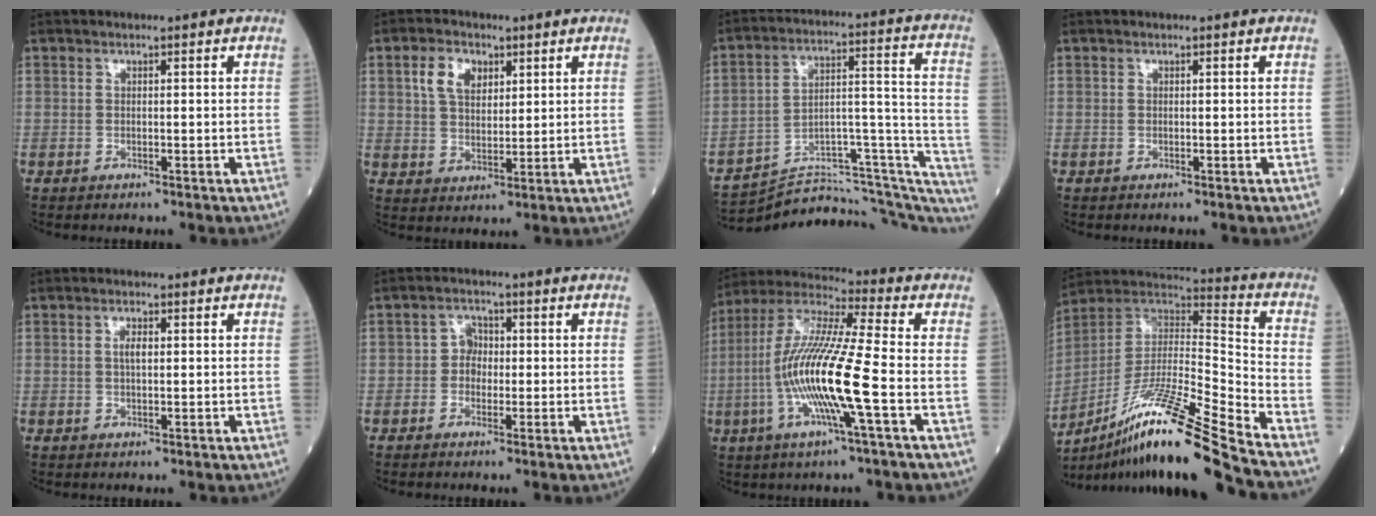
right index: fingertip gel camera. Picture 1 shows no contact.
{"total": 5.9, "force": [2.6, 3.6, 3.9], "torque": [-0.081, 0.015, 0.055]}
{"total": 25.8, "force": [-24.2, 4.3, 8.1], "torque": [-0.059, 0.057, -0.327]}
{"total": 0.0}
{"total": 1.9, "force": [0.4, 0.6, 1.7], "torque": [-0.036, 0.002, 0.010]}
{"total": 2.6, "force": [-0.3, 2.1, 1.4], "torque": [-0.016, 0.010, -0.008]}
{"total": 16.1, "force": [-3.5, 0.2, 15.7], "torque": [-0.321, -0.005, -0.075]}
{"total": 22.4, "force": [-16.3, -0.9, 15.3], "torque": [-0.290, -0.015, -0.296]}